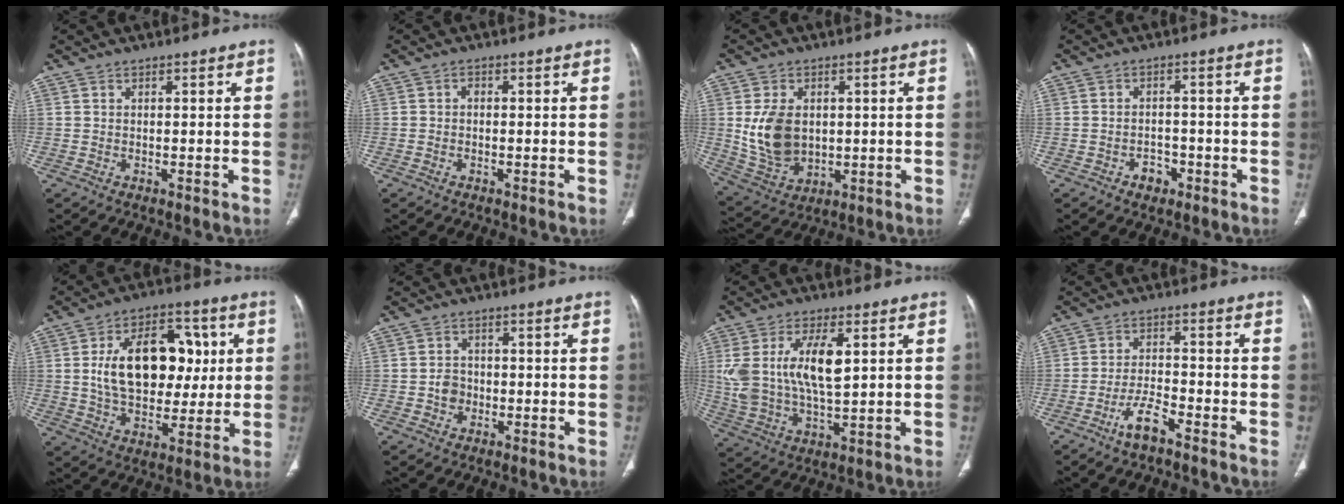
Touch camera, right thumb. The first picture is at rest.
{"total": 0.7, "force": [-0.3, 0.5, 0.5], "torque": [-0.002, 0.002, -0.012]}
{"total": 10.7, "force": [1.0, 7.6, 7.6], "torque": [-0.125, -0.009, 0.037]}
{"total": 3.1, "force": [-1.8, 2.2, 1.3], "torque": [-0.003, 0.016, -0.026]}
{"total": 19.3, "force": [2.9, 12.4, 14.6], "torque": [-0.192, 0.010, 0.049]}
{"total": 3.0, "force": [-0.8, 2.6, 1.2], "torque": [-0.005, 0.011, -0.018]}
{"total": 14.4, "force": [3.4, 6.6, 12.3], "torque": [-0.249, -0.010, 0.072]}
{"total": 5.5, "force": [-3.9, 1.4, 3.7], "torque": [-0.072, 0.022, -0.075]}